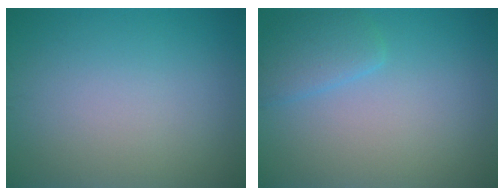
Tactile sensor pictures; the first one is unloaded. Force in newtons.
{"total": 2.3, "press": 2.3, "slide": 0.2}